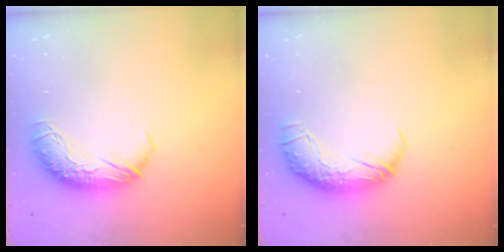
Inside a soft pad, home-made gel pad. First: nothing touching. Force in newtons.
{"total": 2.4, "press": 1.0, "slide": 2.2}